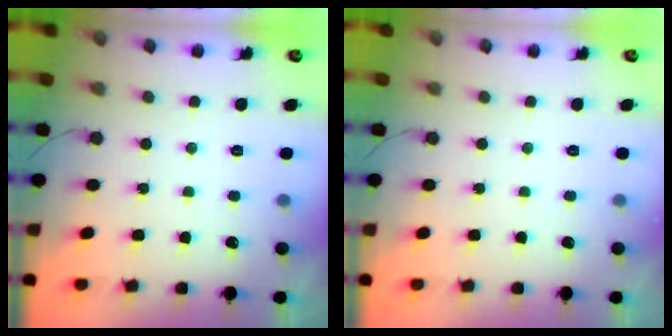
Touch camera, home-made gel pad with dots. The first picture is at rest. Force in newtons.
{"total": 0.0}